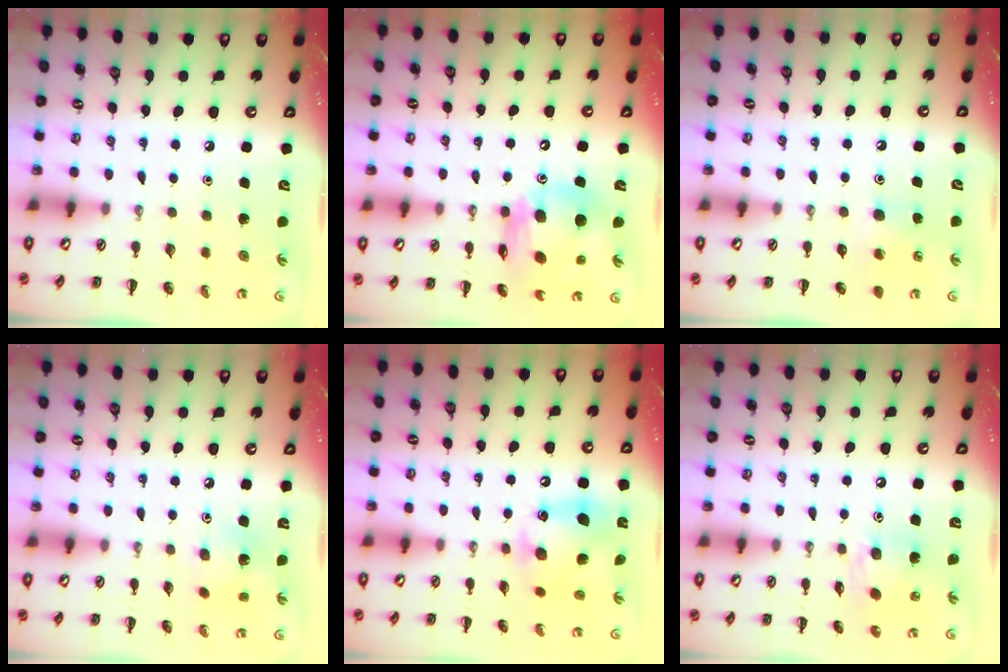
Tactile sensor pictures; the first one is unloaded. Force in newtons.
{"total": 13.2, "press": 12.7, "slide": 3.8}
{"total": 5.5, "press": 5.3, "slide": 1.6}
{"total": 4.0, "press": 3.9, "slide": 0.8}
{"total": 12.7, "press": 12.6, "slide": 1.8}
{"total": 9.5, "press": 9.4, "slide": 1.3}